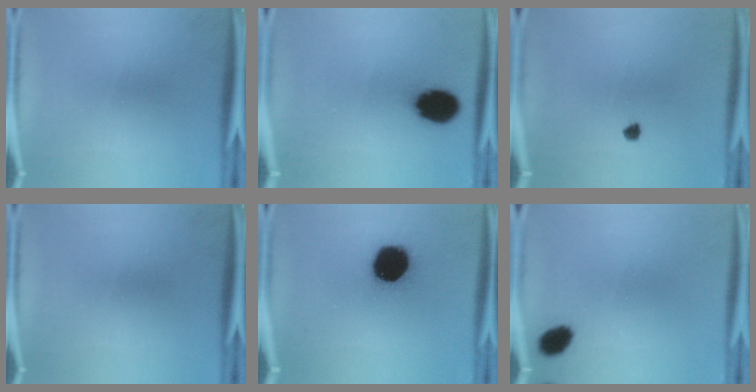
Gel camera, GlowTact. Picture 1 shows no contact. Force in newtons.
{"total": 11.8}
{"total": 1.3}
{"total": 0.0}
{"total": 19.2}
{"total": 4.8}